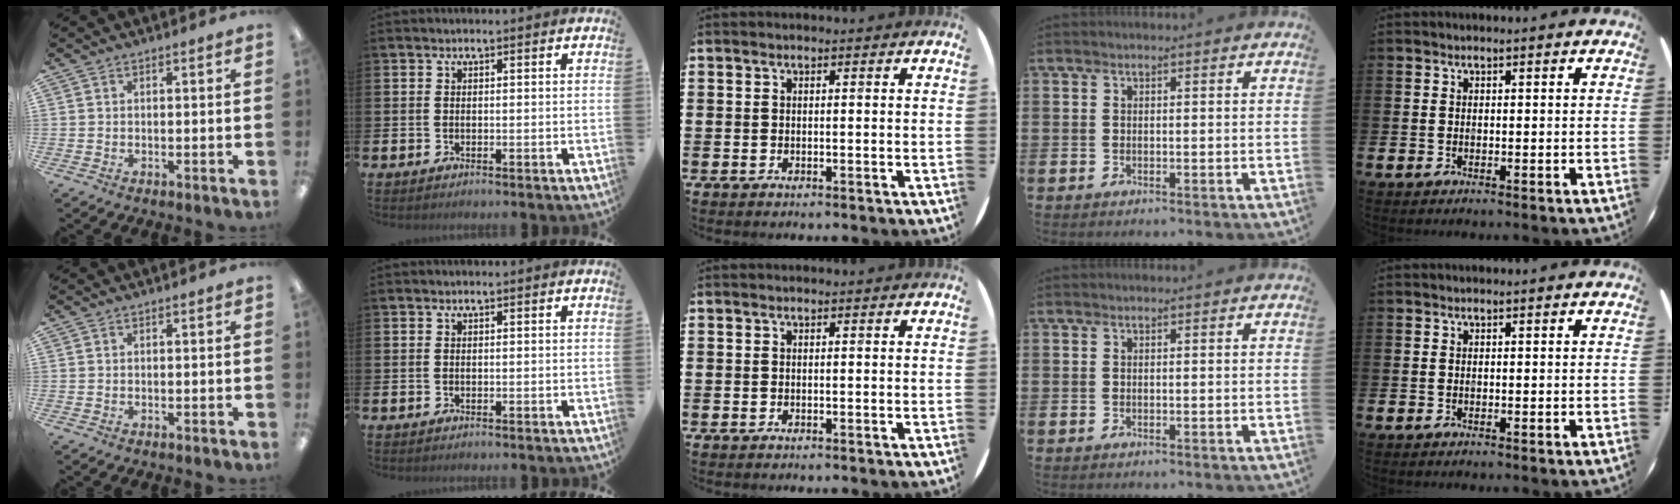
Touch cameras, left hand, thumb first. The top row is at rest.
{}